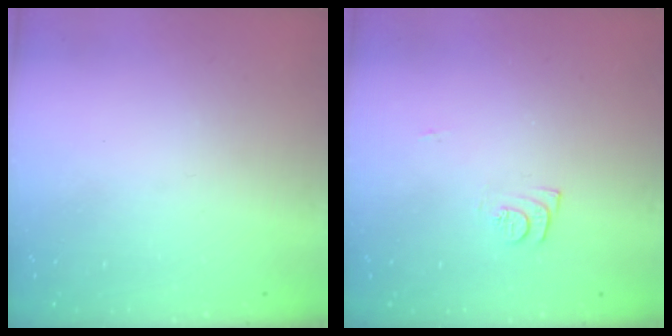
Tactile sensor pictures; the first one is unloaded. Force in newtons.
{"total": 7.0, "press": 7.0, "slide": 0.6}